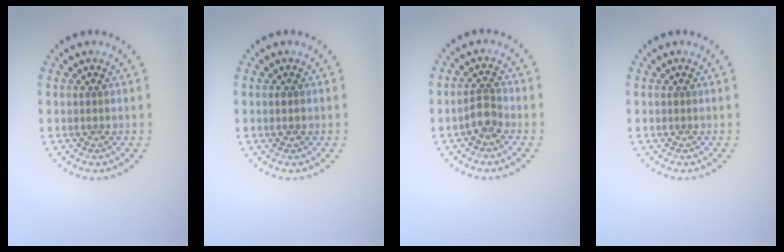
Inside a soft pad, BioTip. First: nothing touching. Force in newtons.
{"total": 0.8, "press": 0.8, "slide": 0.3}
{"total": 2.0, "press": 1.7, "slide": 1.0}
{"total": 0.0}